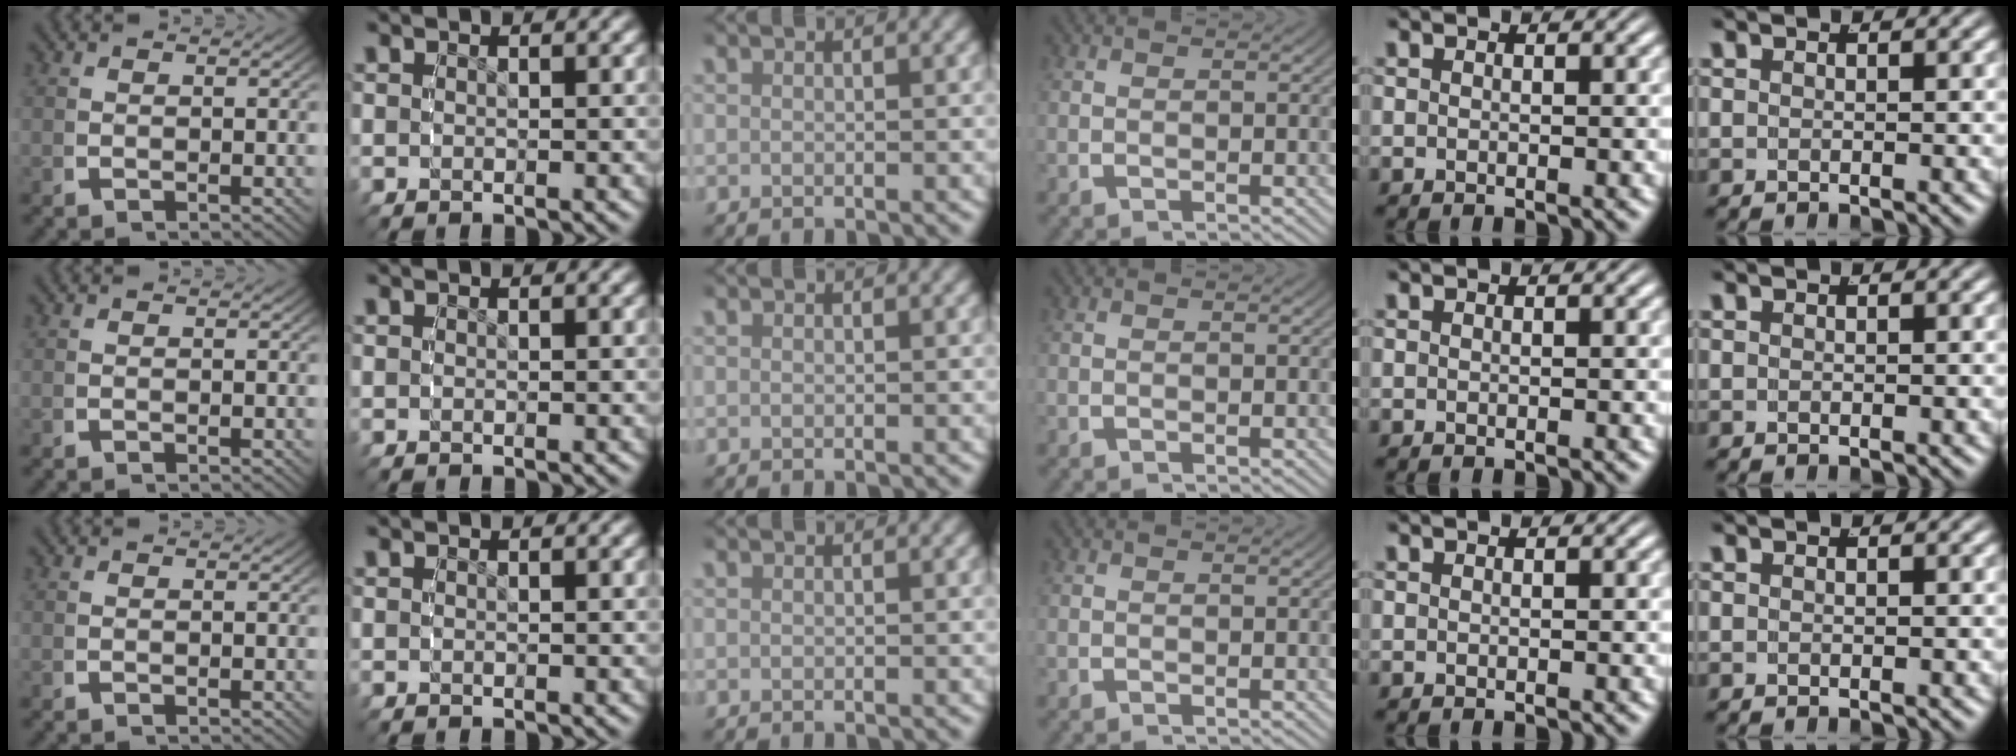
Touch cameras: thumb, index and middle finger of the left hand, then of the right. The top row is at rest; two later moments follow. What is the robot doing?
{"motion": "reach", "object": "backpack"}